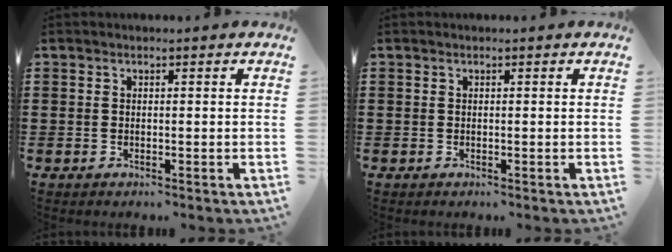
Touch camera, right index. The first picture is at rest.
{"total": 0.0}